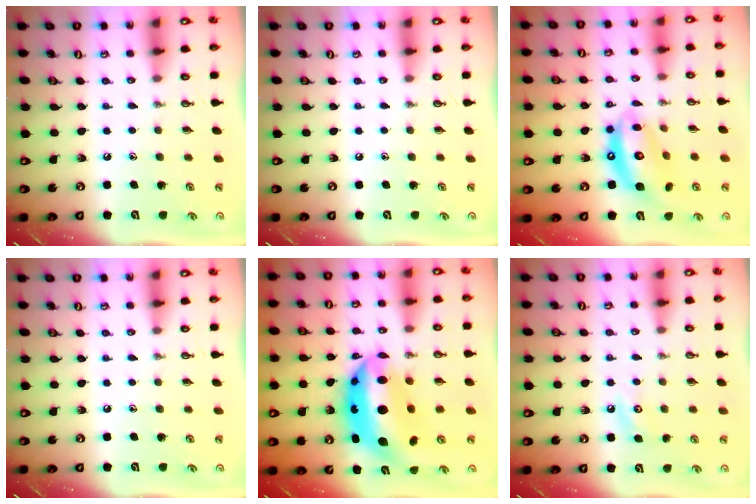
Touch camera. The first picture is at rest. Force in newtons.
{"total": 0.0}
{"total": 13.6, "press": 13.5, "slide": 1.5}
{"total": 0.0}
{"total": 18.4, "press": 18.3, "slide": 1.6}
{"total": 4.0, "press": 3.9, "slide": 0.4}